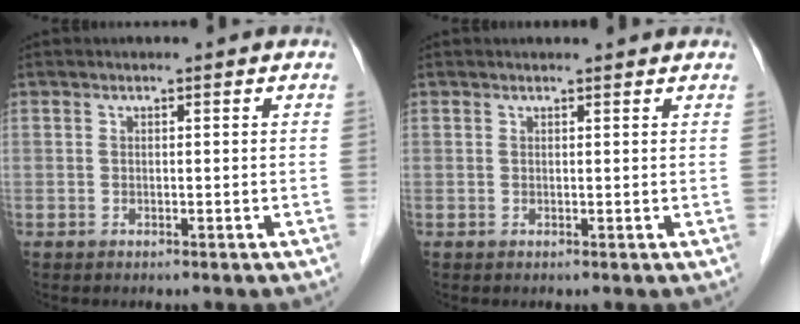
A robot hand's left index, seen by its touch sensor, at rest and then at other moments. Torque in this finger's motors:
{"motor_torque": [0.09, -0.14, -0.07, 0.00]}